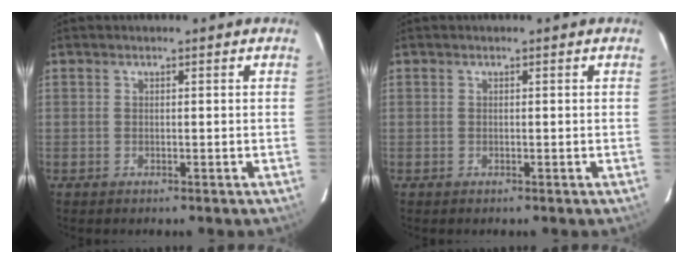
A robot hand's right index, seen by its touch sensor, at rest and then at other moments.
{"total": 0.0}